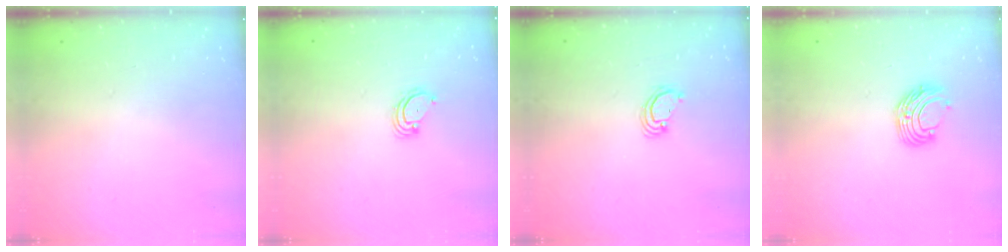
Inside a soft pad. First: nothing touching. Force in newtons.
{"total": 2.8, "press": 2.8, "slide": 0.3}
{"total": 2.7, "press": 2.7, "slide": 0.2}
{"total": 8.8, "press": 8.8, "slide": 0.9}